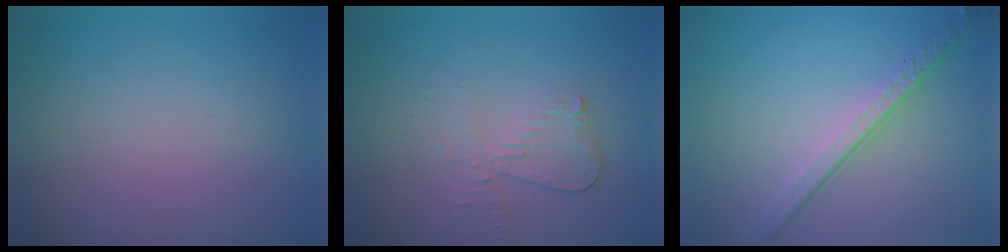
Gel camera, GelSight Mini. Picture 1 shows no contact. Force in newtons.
{"total": 2.8, "press": 2.5, "slide": 1.3}
{"total": 3.9, "press": 2.7, "slide": 2.8}